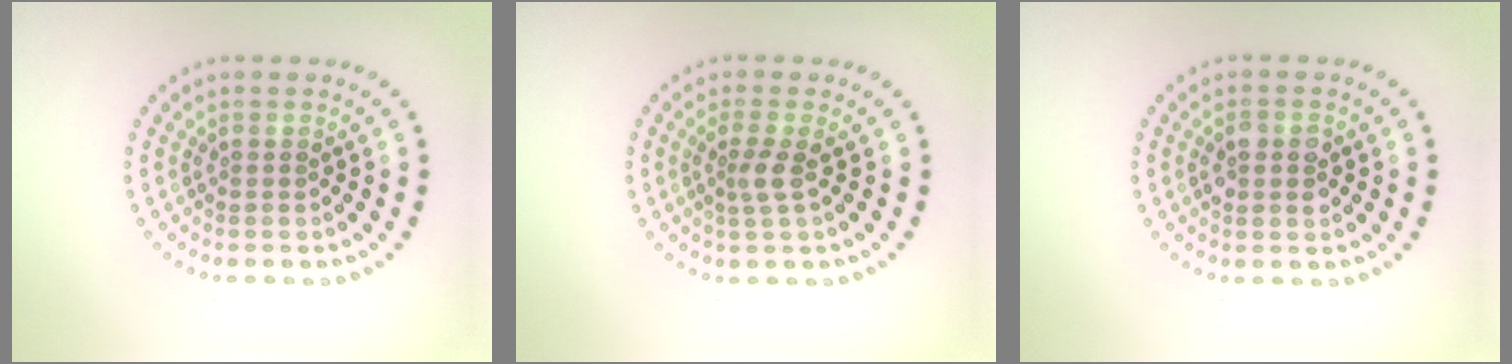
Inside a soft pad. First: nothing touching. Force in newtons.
{"total": 1.9, "press": 1.4, "slide": 1.3}
{"total": 2.4, "press": 2.4, "slide": 0.2}